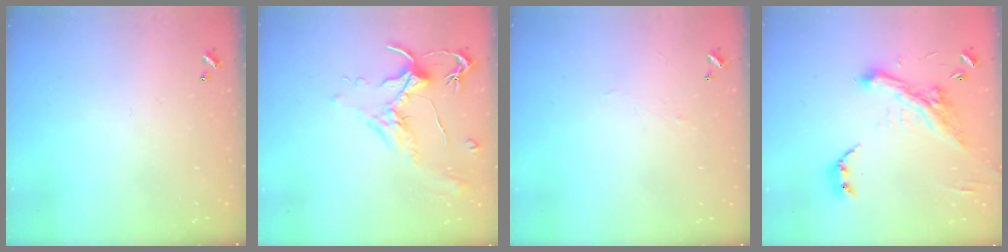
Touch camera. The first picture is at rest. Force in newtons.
{"total": 1.9, "press": 1.9, "slide": 0.6}
{"total": 1.0, "press": 0.9, "slide": 0.4}
{"total": 6.6, "press": 6.3, "slide": 1.8}